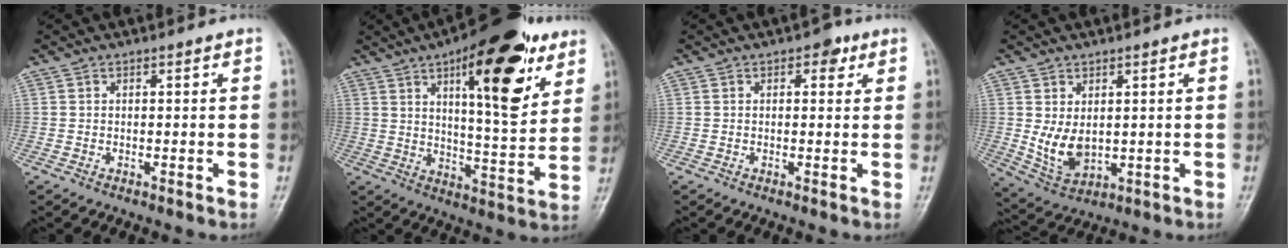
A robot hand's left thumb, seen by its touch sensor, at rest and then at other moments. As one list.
[{"total": 21.1, "force": [10.1, 7.3, 17.0], "torque": [-0.209, -0.038, 0.146]}, {"total": 2.6, "force": [1.2, 1.7, 1.6], "torque": [-0.001, 0.001, 0.010]}, {"total": 6.9, "force": [0.7, 4.6, 5.1], "torque": [-0.082, -0.016, 0.032]}]